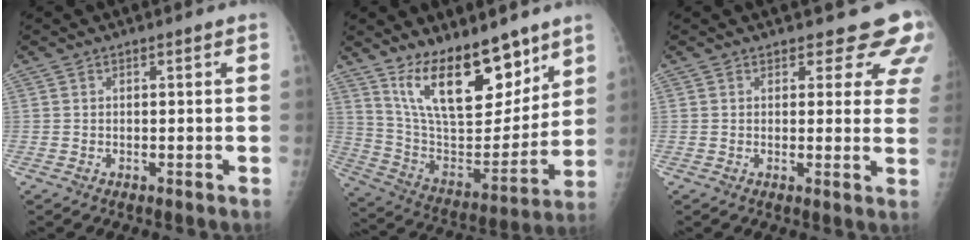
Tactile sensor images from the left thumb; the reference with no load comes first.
{"total": 20.7, "force": [13.5, 8.6, 13.1], "torque": [-0.166, -0.086, 0.246]}
{"total": 8.7, "force": [7.5, 3.6, 2.5], "torque": [0.021, -0.036, 0.061]}